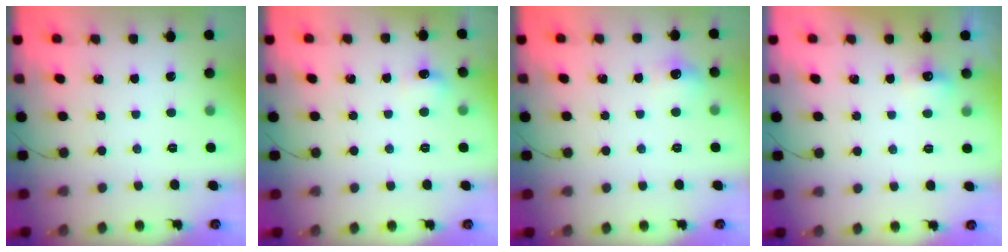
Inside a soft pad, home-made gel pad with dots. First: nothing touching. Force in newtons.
{"total": 9.1, "press": 5.0, "slide": 7.7}
{"total": 6.4, "press": 6.4, "slide": 0.9}
{"total": 6.8, "press": 4.4, "slide": 5.2}